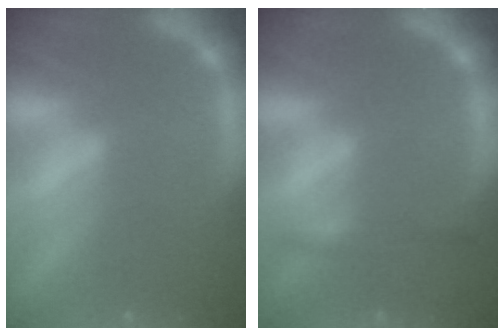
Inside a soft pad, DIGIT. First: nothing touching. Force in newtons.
{"total": 1.9}